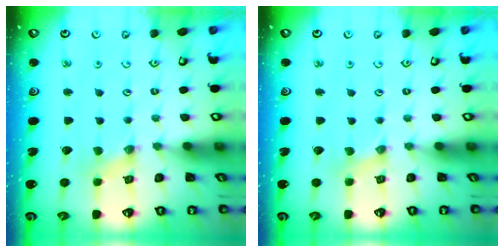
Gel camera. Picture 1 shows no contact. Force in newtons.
{"total": 0.0}